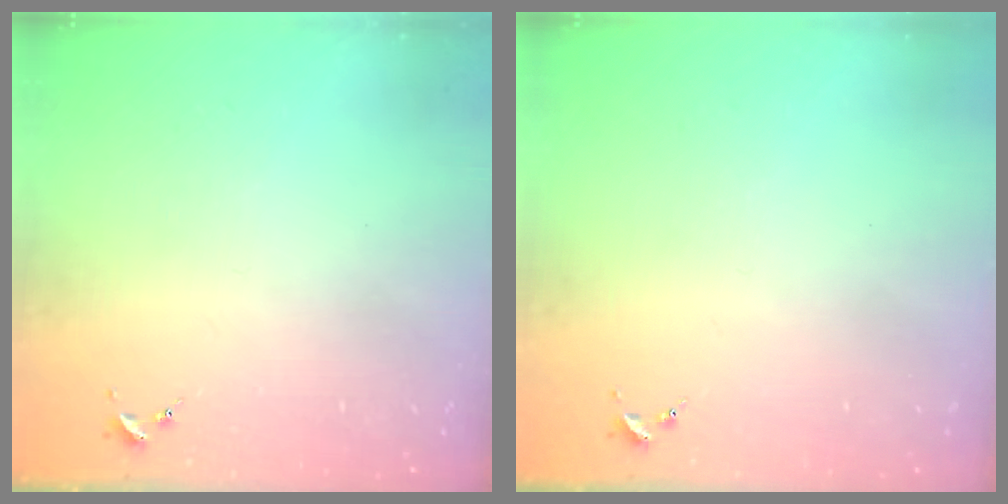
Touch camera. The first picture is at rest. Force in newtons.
{"total": 0.0}